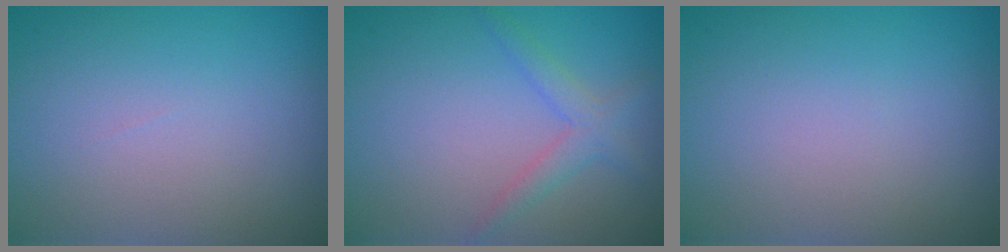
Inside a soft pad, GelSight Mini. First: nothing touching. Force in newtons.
{"total": 2.1, "press": 2.1, "slide": 0.1}
{"total": 0.0}